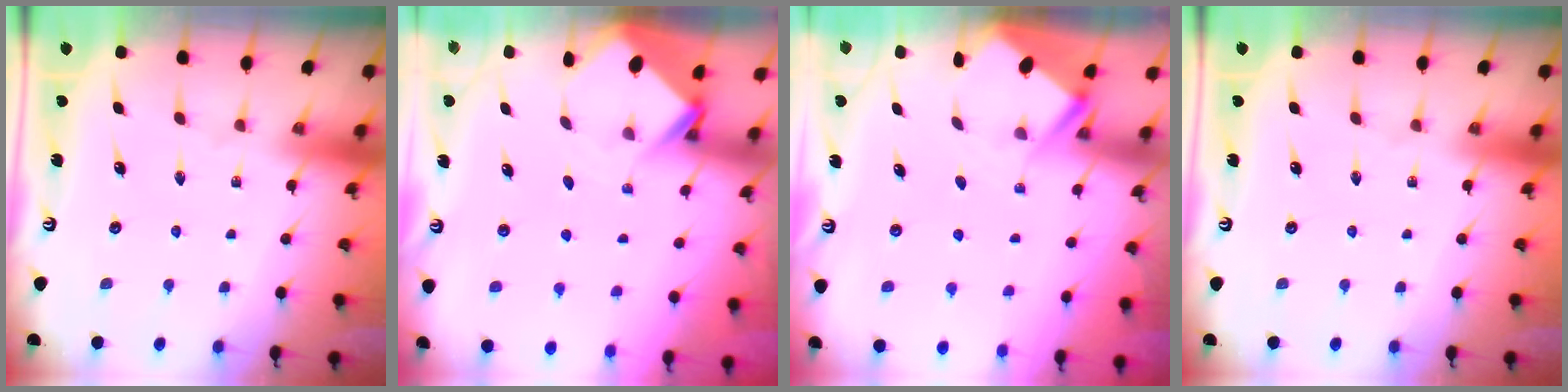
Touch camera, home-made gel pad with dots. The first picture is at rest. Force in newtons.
{"total": 3.7, "press": 3.7, "slide": 0.2}
{"total": 2.8, "press": 2.8, "slide": 0.4}
{"total": 0.0}